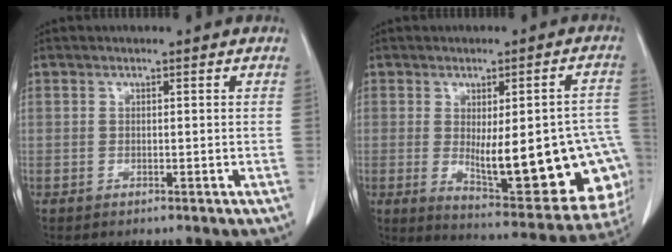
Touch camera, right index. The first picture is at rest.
{"total": 22.3, "force": [-3.6, 6.9, 20.9], "torque": [-0.186, 0.007, -0.019]}